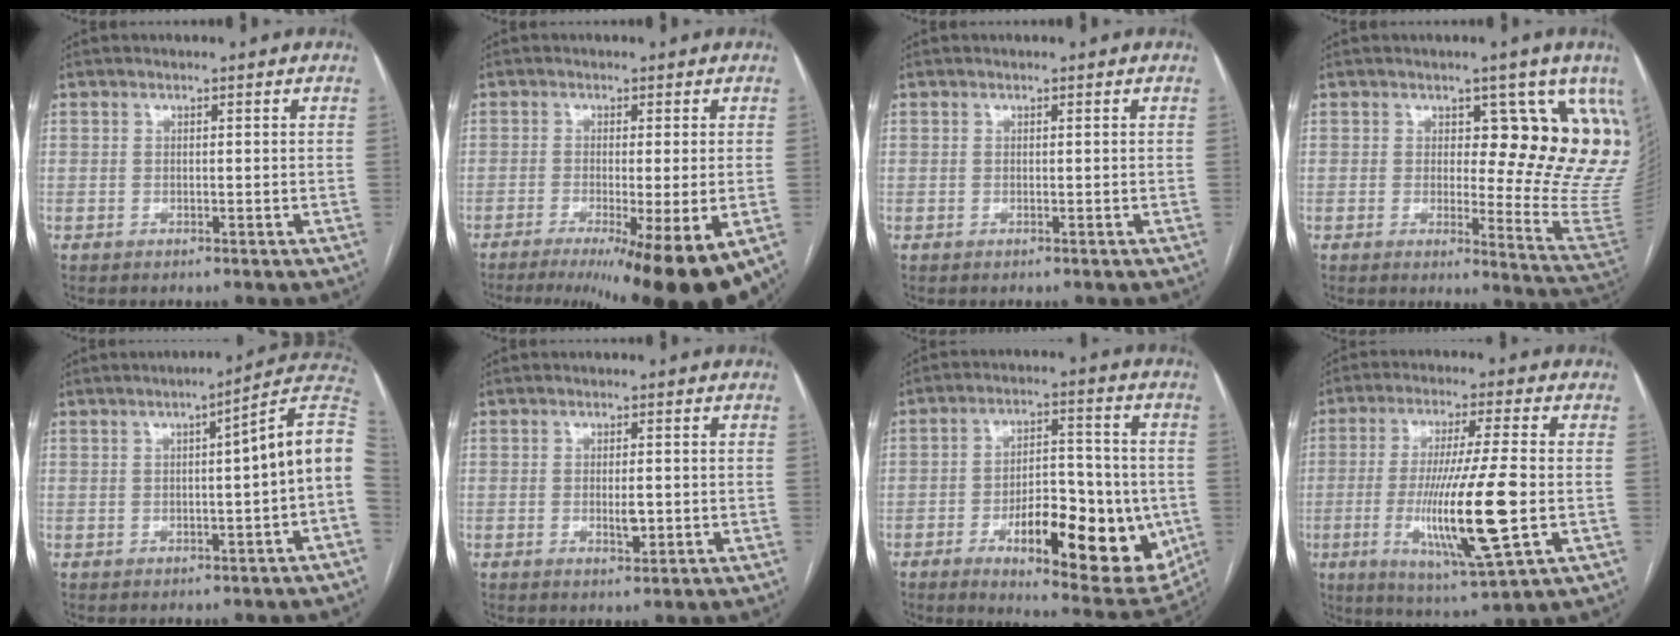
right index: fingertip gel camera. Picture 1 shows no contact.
{"total": 16.2, "force": [-10.3, 0.8, 12.4], "torque": [-0.122, -0.039, -0.146]}
{"total": 0.0}
{"total": 13.4, "force": [6.0, 4.2, 11.2], "torque": [-0.125, -0.023, 0.062]}
{"total": 9.2, "force": [-0.3, -0.5, 9.2], "torque": [-0.109, 0.027, -0.011]}
{"total": 2.5, "force": [-0.3, 0.8, 2.4], "torque": [-0.042, -0.001, 0.000]}
{"total": 19.4, "force": [-5.9, 7.0, 17.2], "torque": [-0.212, 0.006, -0.070]}
{"total": 15.5, "force": [-2.9, 0.4, 15.3], "torque": [-0.291, -0.024, -0.048]}